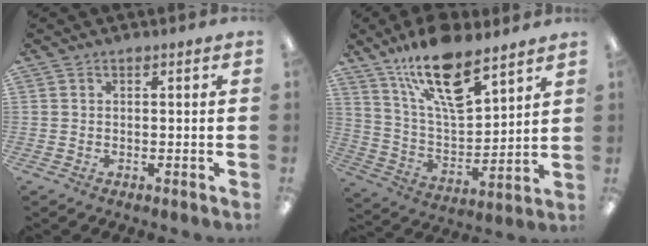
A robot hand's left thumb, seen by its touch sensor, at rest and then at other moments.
{"total": 18.9, "force": [12.7, 7.1, 12.0], "torque": [-0.210, -0.066, 0.218]}